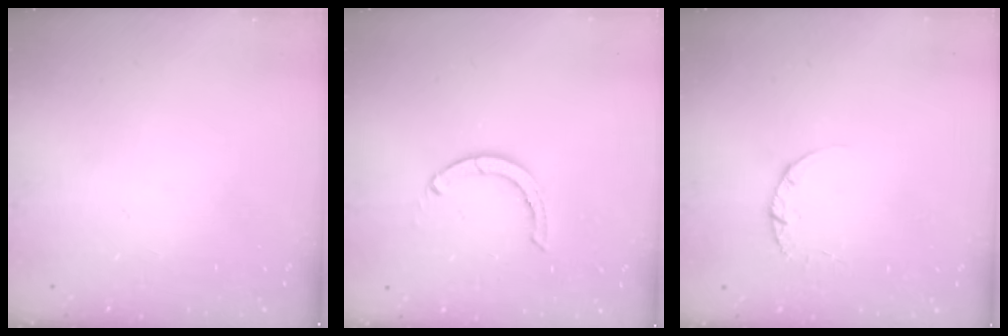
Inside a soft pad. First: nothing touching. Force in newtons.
{"total": 2.9, "press": 2.9, "slide": 0.1}
{"total": 2.4, "press": 2.3, "slide": 0.3}